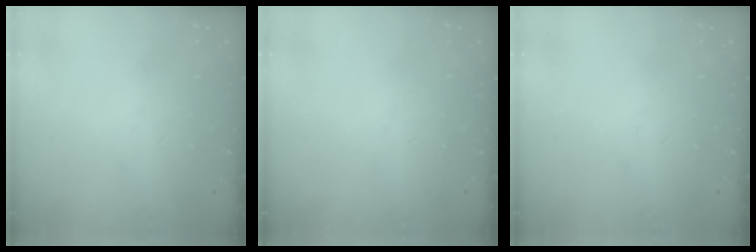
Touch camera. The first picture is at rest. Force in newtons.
{"total": 0.0}
{"total": 0.0}